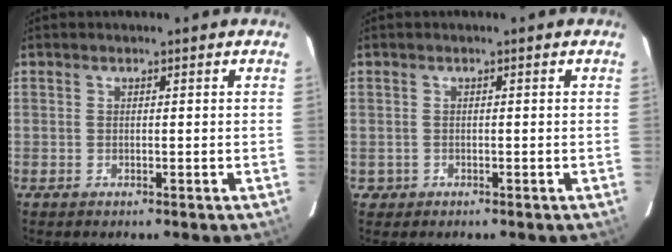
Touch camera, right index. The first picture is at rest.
{"total": 1.7, "force": [-0.4, 1.6, 0.0], "torque": [-0.003, 0.004, -0.003]}